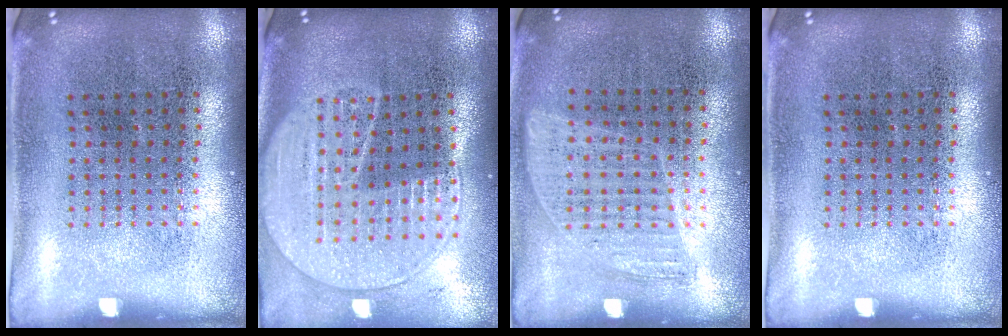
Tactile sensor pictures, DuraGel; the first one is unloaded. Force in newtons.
{"total": 2.0, "press": 1.8, "slide": 1.0}
{"total": 0.8, "press": 0.7, "slide": 0.4}
{"total": 0.0}